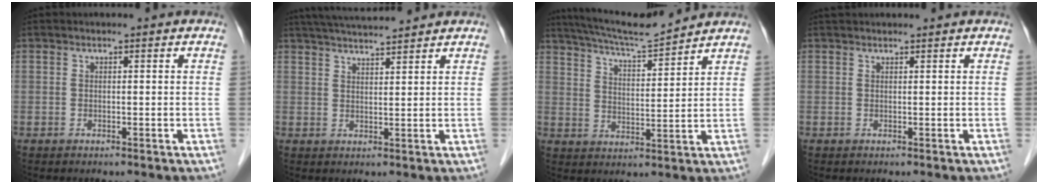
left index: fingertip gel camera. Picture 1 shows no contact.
{"total": 8.3, "force": [7.7, 0.0, 3.1], "torque": [-0.057, 0.026, 0.123]}
{"total": 10.1, "force": [9.6, -0.5, 3.1], "torque": [-0.064, 0.007, 0.166]}
{"total": 2.7, "force": [2.6, 0.3, 0.9], "torque": [-0.009, 0.034, 0.040]}